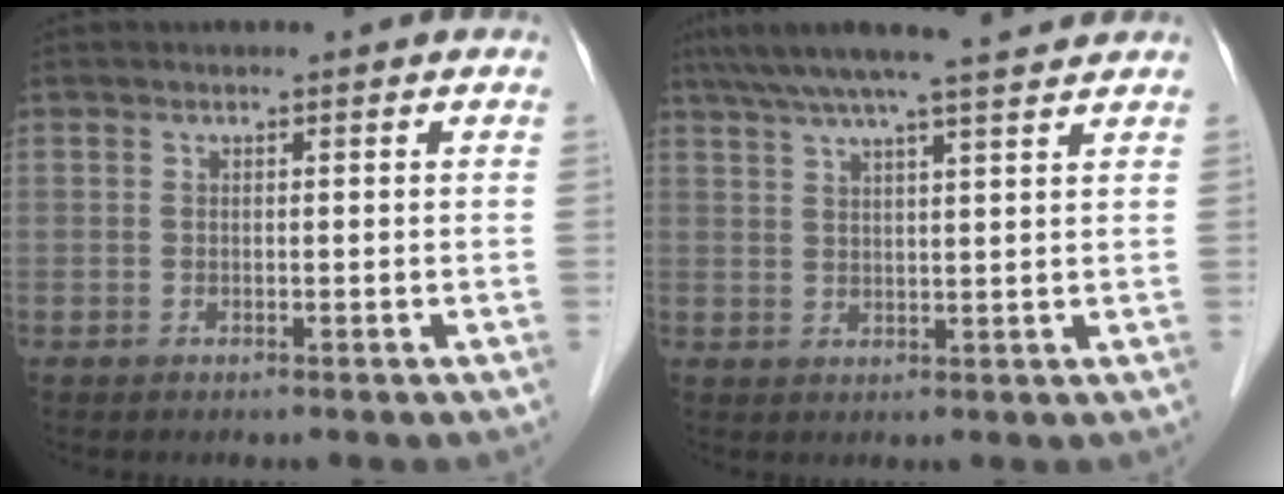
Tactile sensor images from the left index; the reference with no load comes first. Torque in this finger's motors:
{"motor_torque": [0.69, -0.76, 0.34, 0.10]}